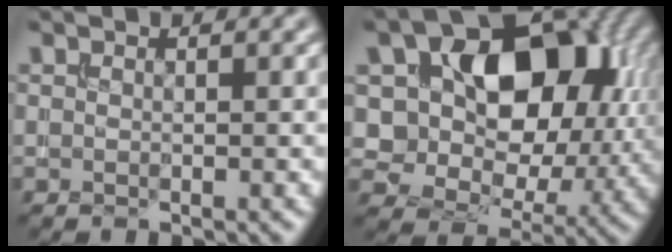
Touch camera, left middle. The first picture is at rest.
{"total": 13.2, "force": [3.0, 8.8, 9.4], "torque": [-0.138, 0.004, 0.047]}